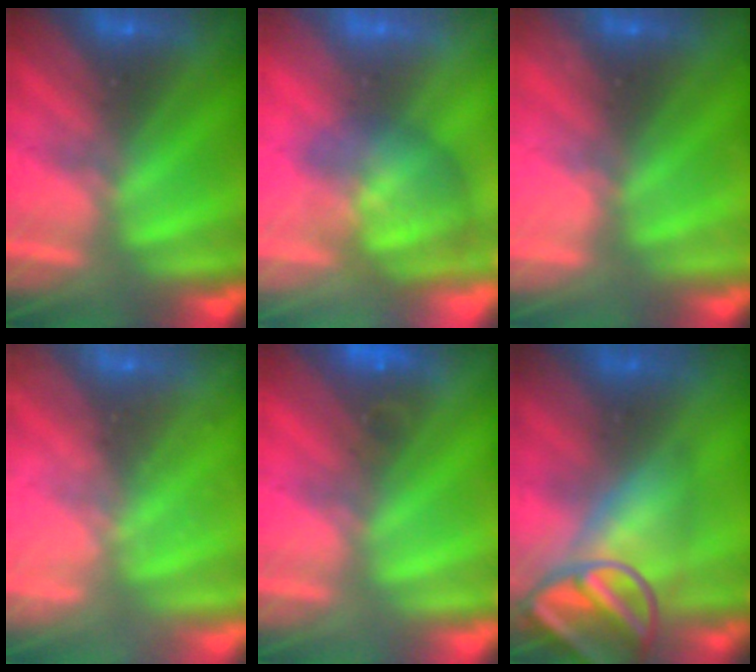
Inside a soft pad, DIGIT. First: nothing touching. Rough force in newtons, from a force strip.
{"total": 2.9}
{"total": 2.2}
{"total": 2.4}
{"total": 4.5}
{"total": 6.7}